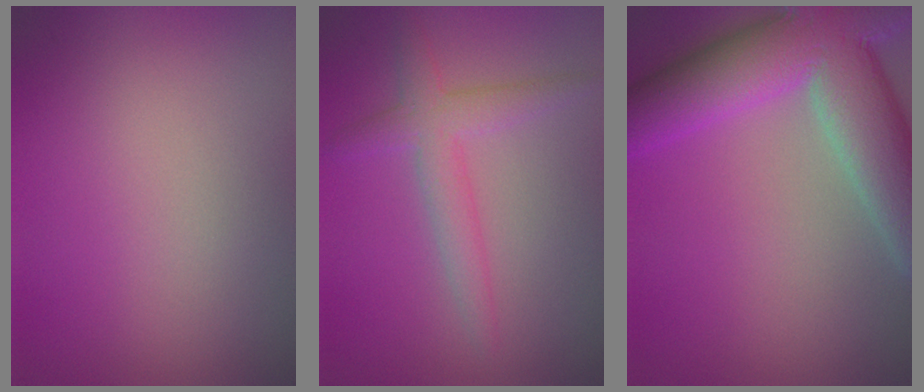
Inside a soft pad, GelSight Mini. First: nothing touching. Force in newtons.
{"total": 3.0, "press": 3.0, "slide": 0.1}
{"total": 12.3, "press": 12.2, "slide": 1.1}